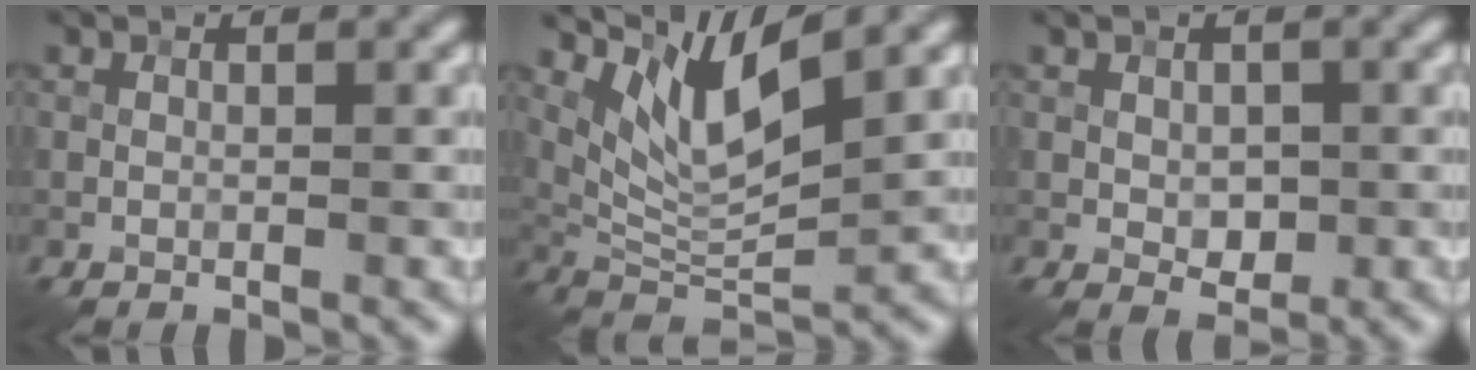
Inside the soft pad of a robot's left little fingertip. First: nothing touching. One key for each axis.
{"total": 6.1, "fx": 3.8, "fy": 1.5, "fz": 4.5, "tx": -0.094, "ty": -0.011, "tz": 0.078}
{"total": 1.9, "fx": -0.1, "fy": 1.3, "fz": 1.4, "tx": -0.023, "ty": -0.004, "tz": 0.002}